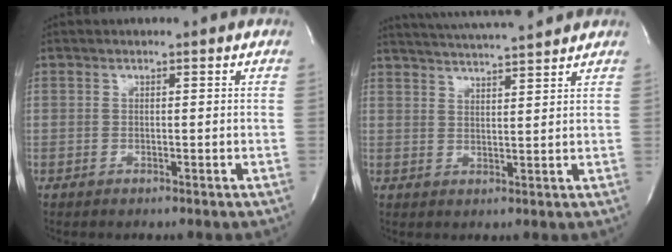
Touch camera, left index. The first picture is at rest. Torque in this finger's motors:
{"motor_torque": [0.80, -0.93, 0.40, 0.07]}